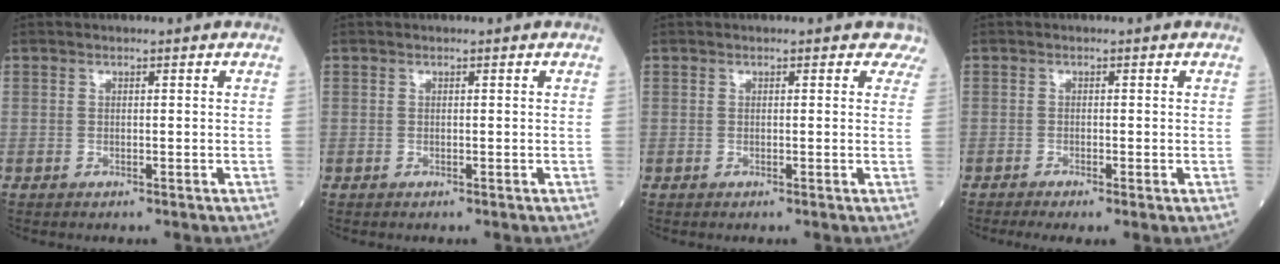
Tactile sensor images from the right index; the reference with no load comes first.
{"total": 0.0}
{"total": 1.9, "force": [1.4, 1.2, 0.4], "torque": [0.016, -0.004, -0.003]}
{"total": 2.9, "force": [-1.8, 0.4, 2.3], "torque": [-0.037, -0.009, -0.029]}